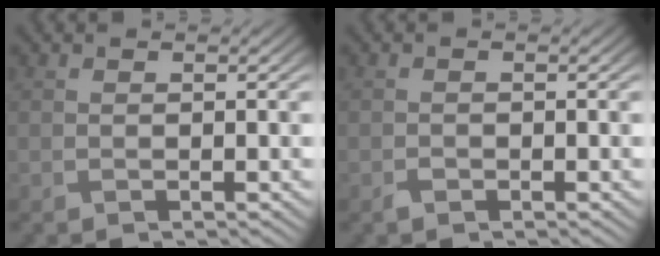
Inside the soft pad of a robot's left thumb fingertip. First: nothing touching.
{"total": 0.8, "force": [-0.6, 0.5, 0.3], "torque": [-0.008, -0.001, -0.010]}